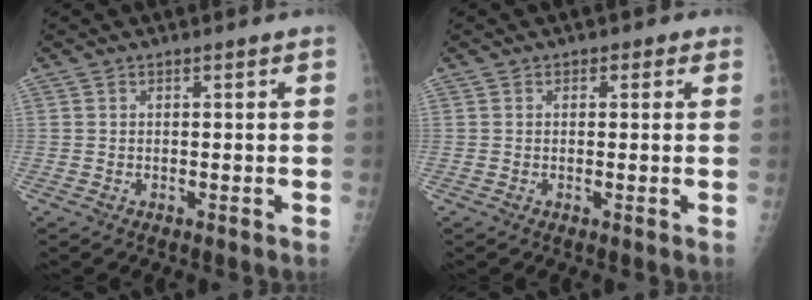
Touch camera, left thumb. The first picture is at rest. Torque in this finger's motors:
{"motor_torque": [-0.18, 0.04, -0.27, -0.15, 0.04]}